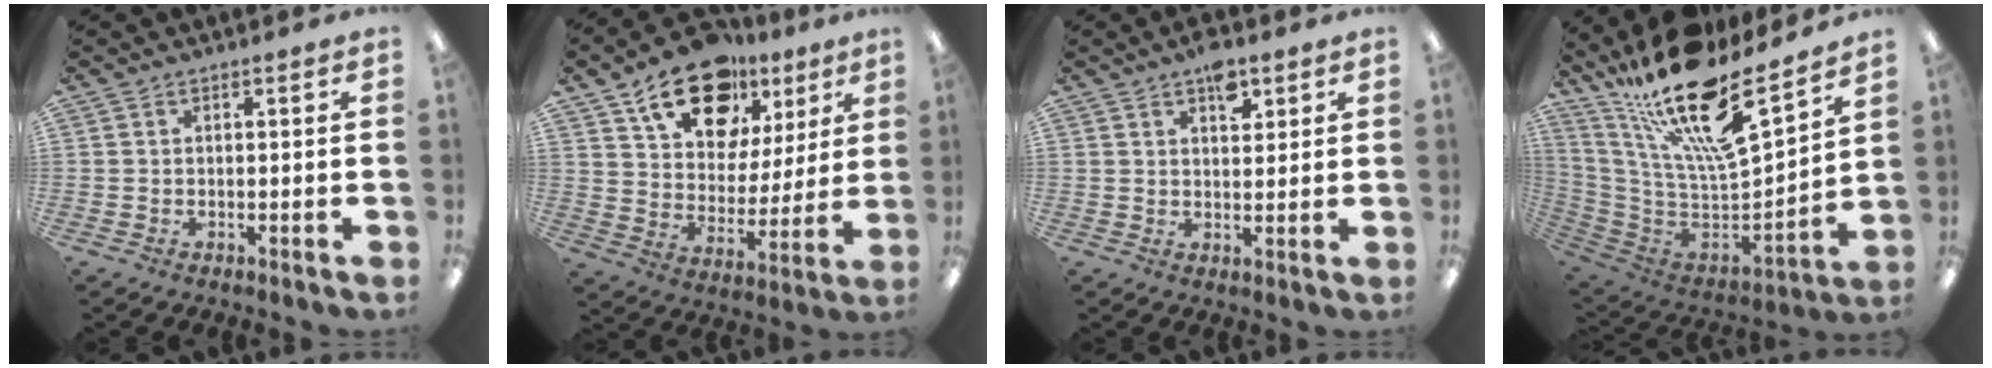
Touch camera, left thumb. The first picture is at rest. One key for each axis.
{"total": 19.1, "fx": 12.5, "fy": 11.3, "fz": 8.9, "tx": -0.141, "ty": -0.064, "tz": 0.222}
{"total": 5.7, "fx": 3.5, "fy": 3.1, "fz": 3.4, "tx": -0.034, "ty": -0.015, "tz": 0.055}
{"total": 22.6, "fx": 15.7, "fy": 6.5, "fz": 14.9, "tx": -0.245, "ty": -0.118, "tz": 0.264}